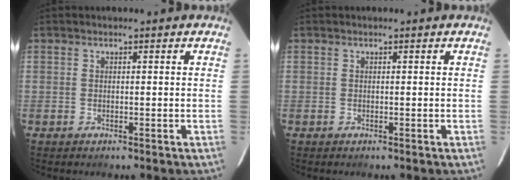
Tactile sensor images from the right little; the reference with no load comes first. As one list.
[{"total": 0.0}]